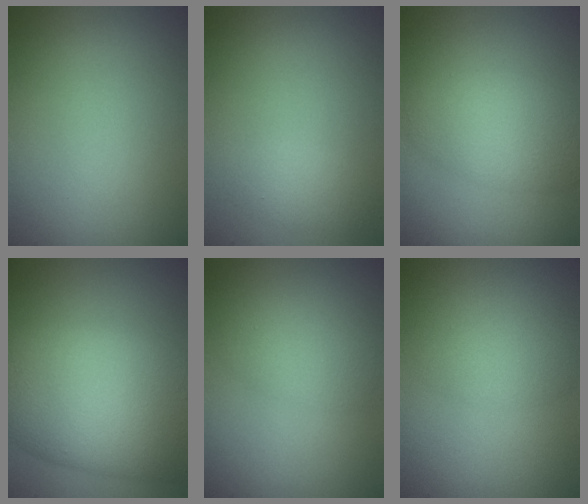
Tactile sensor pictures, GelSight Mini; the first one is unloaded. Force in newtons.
{"total": 1.5, "press": 1.5, "slide": 0.1}
{"total": 4.6, "press": 4.6, "slide": 0.2}
{"total": 12.2, "press": 12.1, "slide": 0.4}
{"total": 2.8, "press": 2.8, "slide": 0.1}
{"total": 2.1, "press": 2.1, "slide": 0.1}